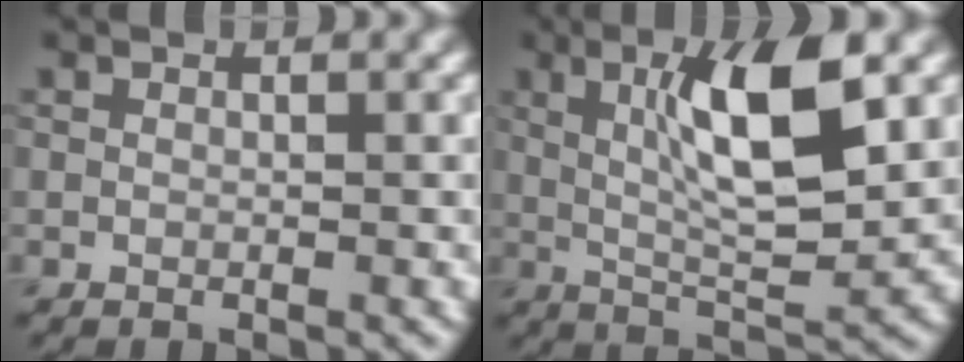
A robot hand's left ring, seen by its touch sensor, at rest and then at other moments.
{"total": 8.3, "force": [2.2, 2.0, 7.7], "torque": [-0.126, -0.001, 0.036]}